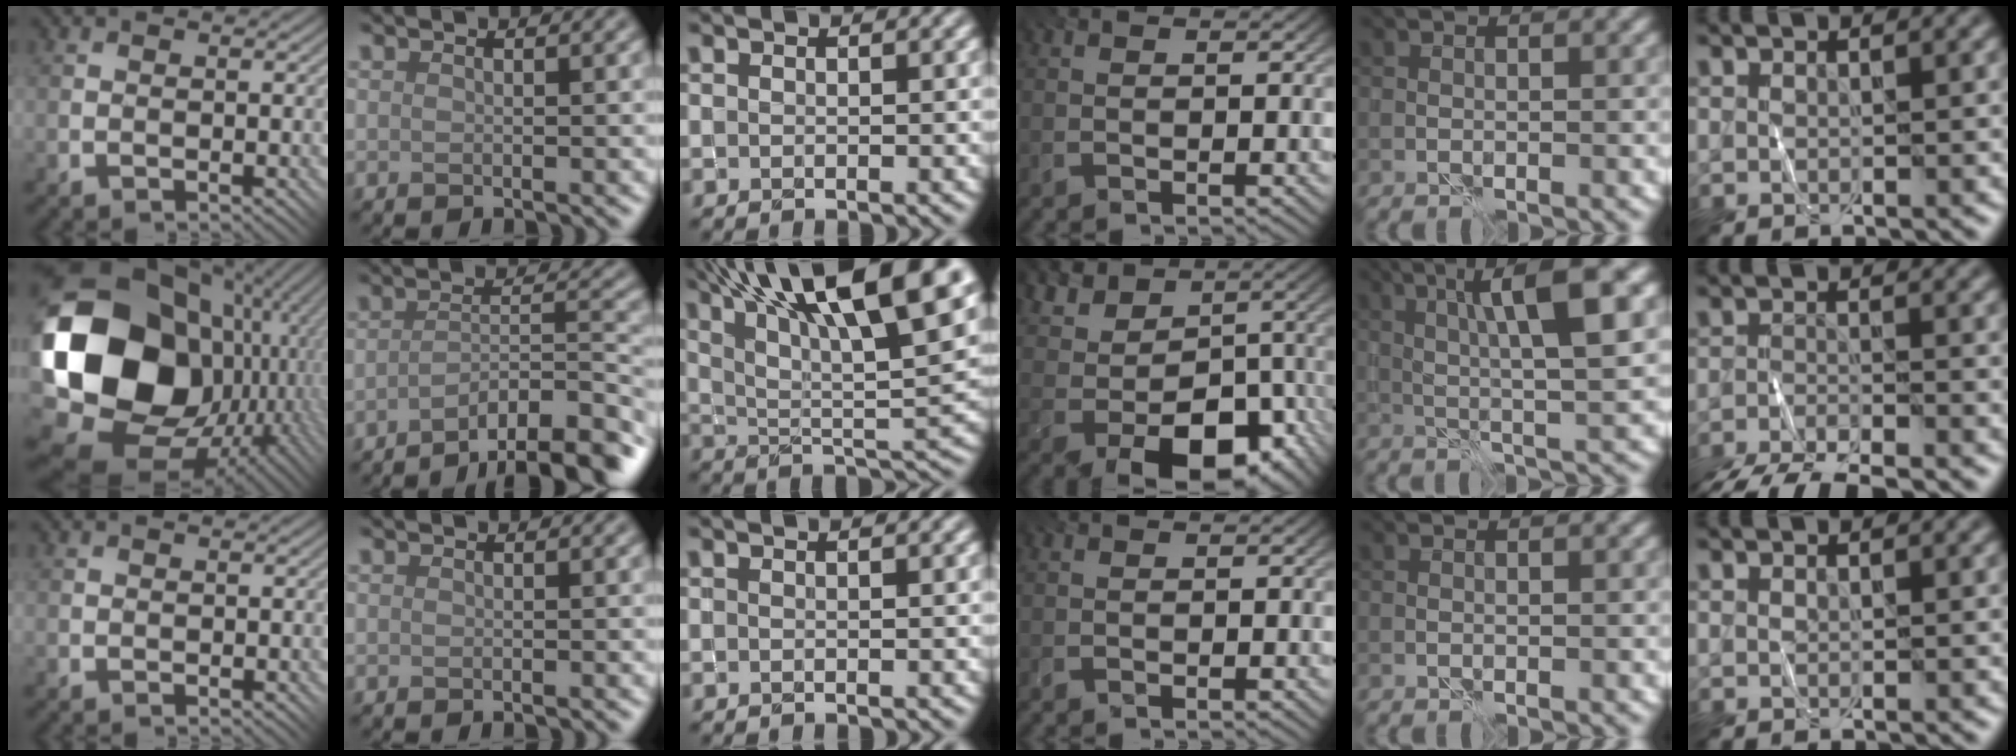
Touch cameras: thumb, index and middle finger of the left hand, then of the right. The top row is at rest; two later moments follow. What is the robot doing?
{"motion": "fold", "object": "shorts"}